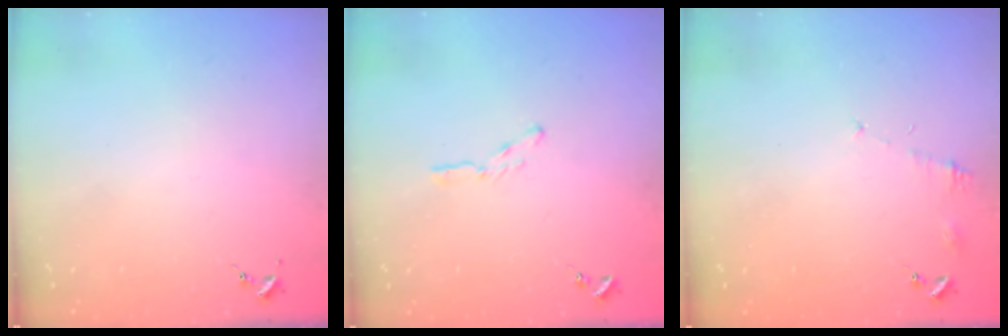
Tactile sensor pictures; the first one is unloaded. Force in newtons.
{"total": 3.4, "press": 3.4, "slide": 0.3}
{"total": 5.2, "press": 5.2, "slide": 0.5}